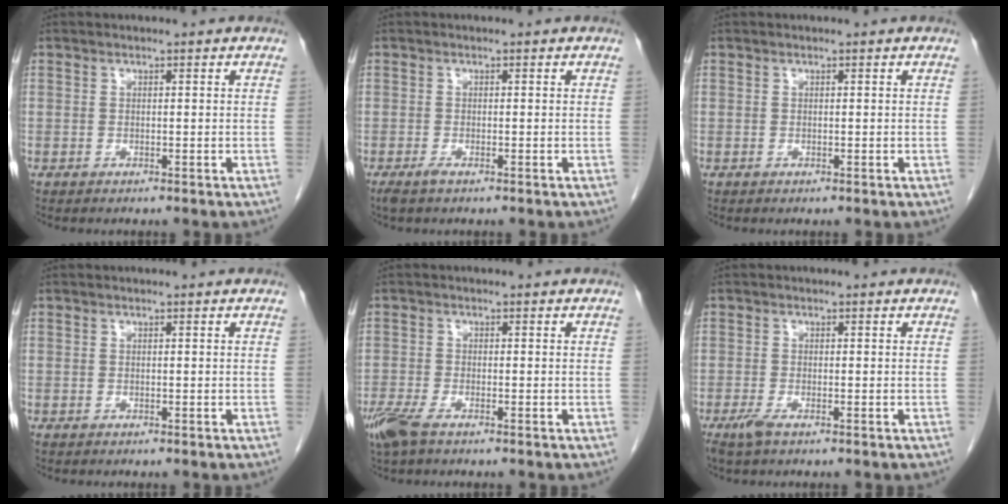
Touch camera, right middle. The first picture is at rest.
{"total": 1.3, "force": [-0.9, 0.2, 0.9], "torque": [-0.025, -0.005, -0.017]}
{"total": 0.0}
{"total": 0.0}
{"total": 4.7, "force": [-3.3, 1.3, 3.1], "torque": [-0.072, -0.012, -0.062]}
{"total": 2.0, "force": [-1.3, 0.4, 1.5], "torque": [-0.038, -0.006, -0.026]}